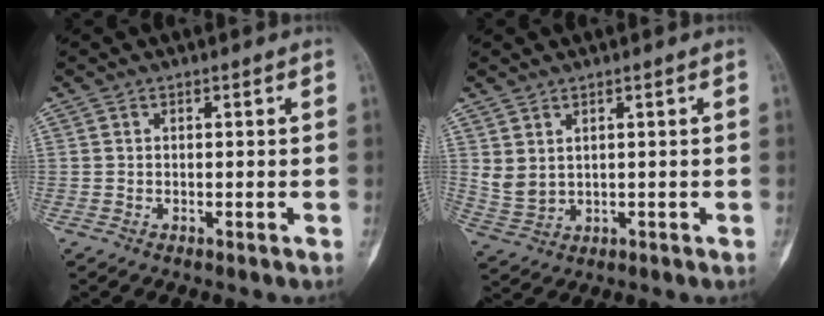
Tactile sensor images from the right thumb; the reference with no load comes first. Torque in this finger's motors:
{"motor_torque": [0.00, 0.57, 0.33, 0.30, 0.01]}